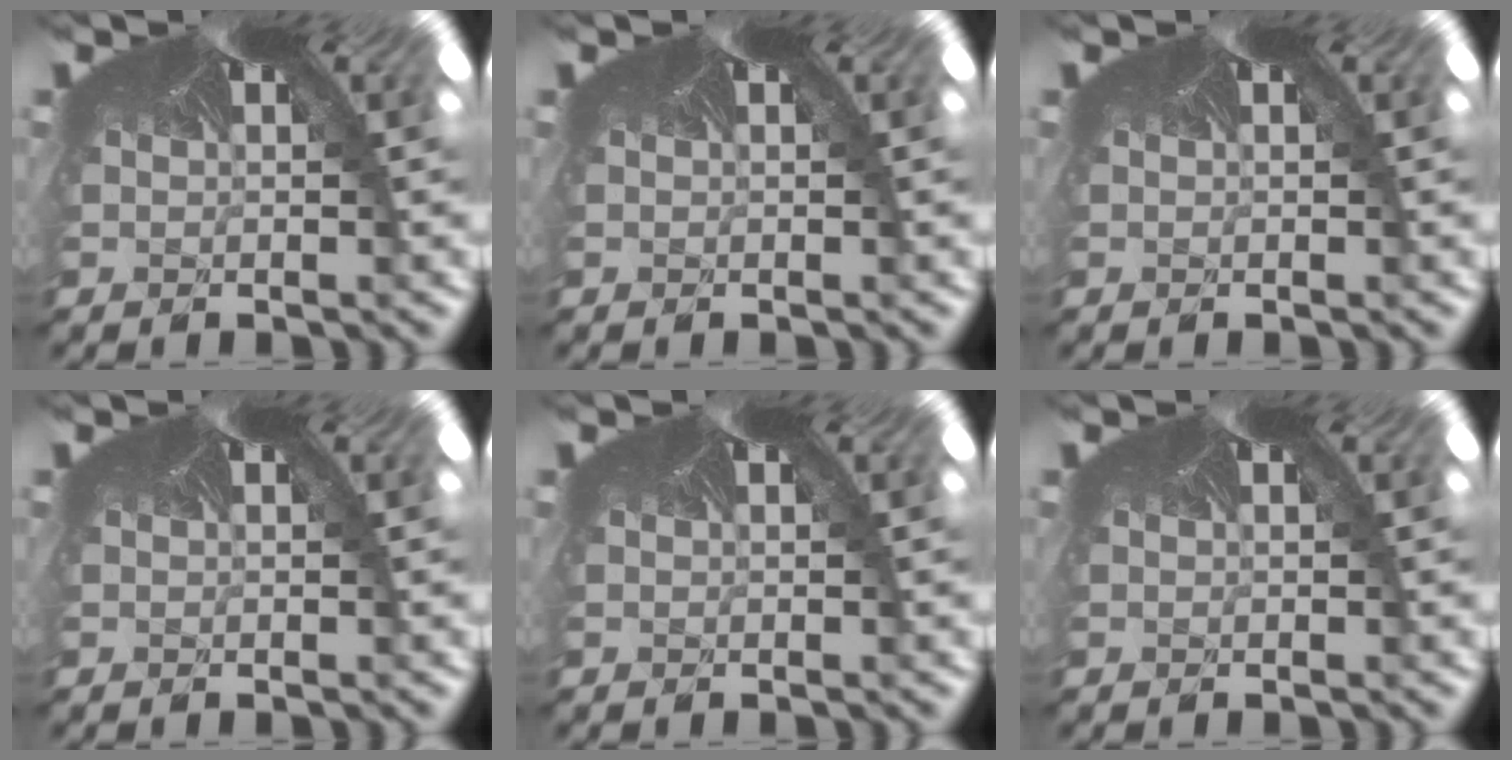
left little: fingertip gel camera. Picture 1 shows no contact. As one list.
[{"total": 0.0}, {"total": 0.0}, {"total": 0.0}, {"total": 0.0}, {"total": 0.0}]